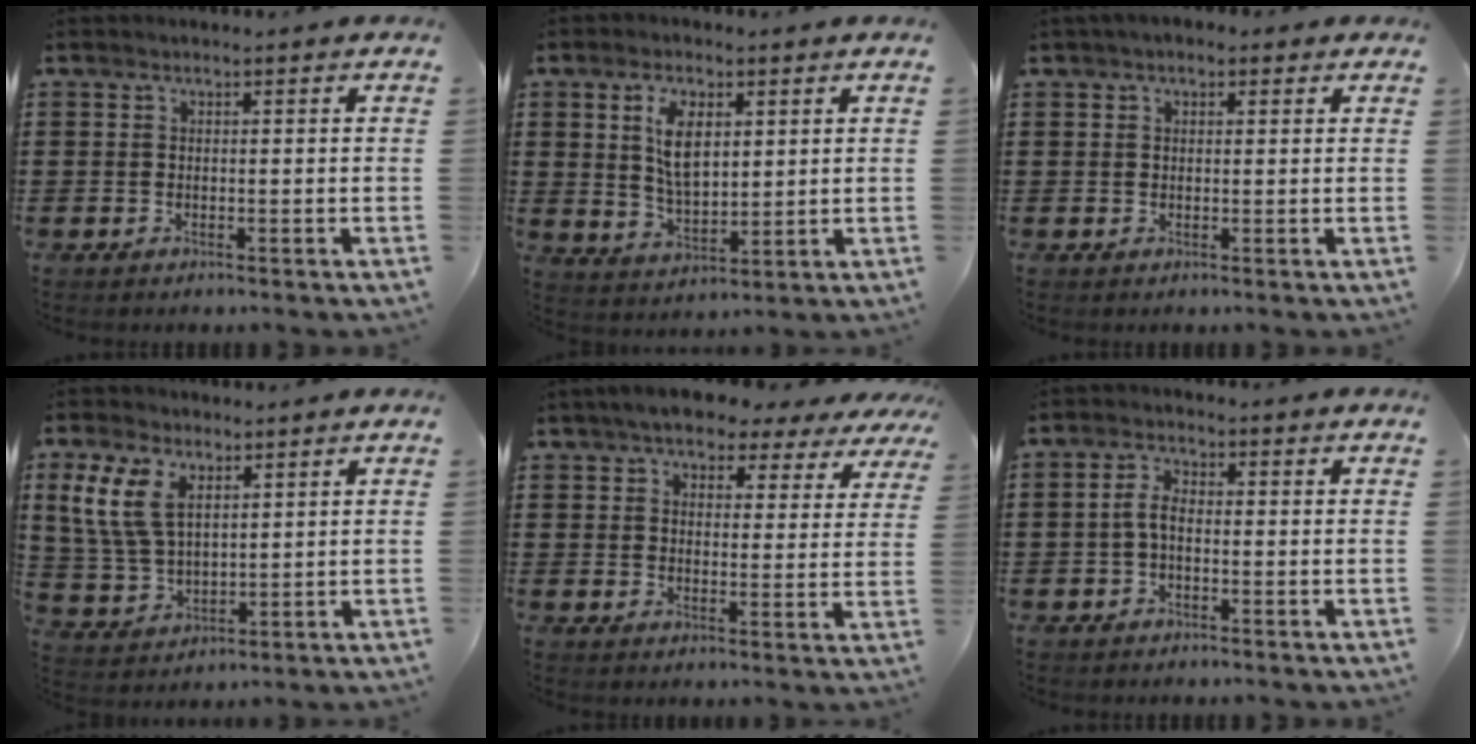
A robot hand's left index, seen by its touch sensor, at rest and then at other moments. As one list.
[{"total": 7.2, "force": [2.6, 3.6, 5.7], "torque": [-0.108, 0.005, 0.041]}, {"total": 1.9, "force": [0.9, 1.3, 0.9], "torque": [-0.023, 0.010, 0.016]}, {"total": 8.7, "force": [4.0, 5.1, 5.8], "torque": [-0.150, 0.008, 0.071]}, {"total": 5.6, "force": [5.0, 1.9, 1.8], "torque": [-0.053, -0.012, 0.086]}, {"total": 3.7, "force": [-0.6, 1.7, 3.2], "torque": [-0.074, 0.003, -0.016]}]